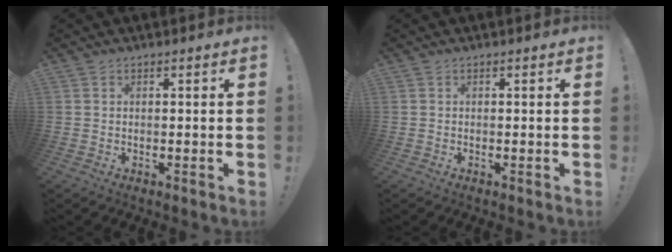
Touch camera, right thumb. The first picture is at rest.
{"total": 0.0}